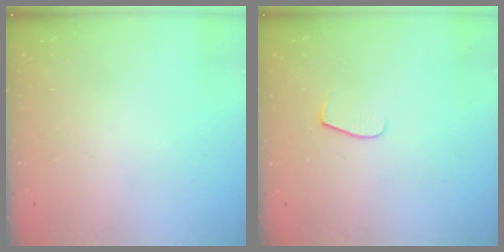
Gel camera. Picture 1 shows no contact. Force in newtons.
{"total": 7.5, "press": 7.5, "slide": 0.6}